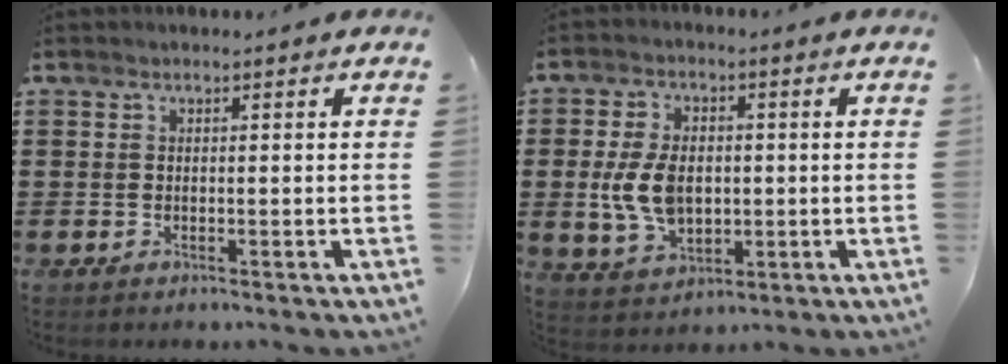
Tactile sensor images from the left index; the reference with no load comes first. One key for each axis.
{"total": 7.9, "fx": 0.1, "fy": 5.0, "fz": 6.1, "tx": -0.144, "ty": 0.000, "tz": -0.007}